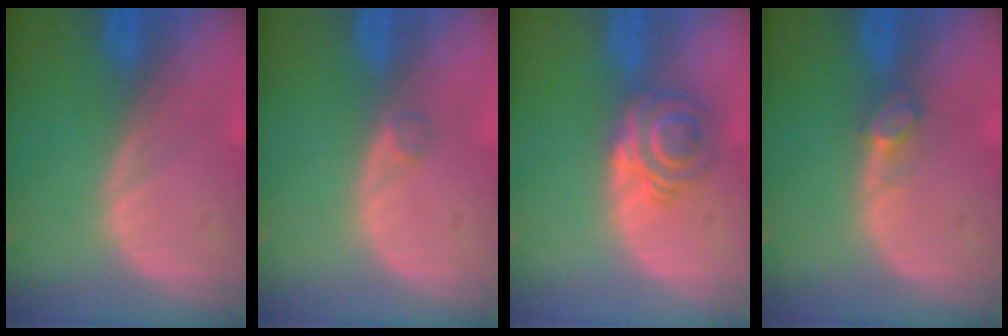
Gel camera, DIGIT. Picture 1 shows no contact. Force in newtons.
{"total": 0.9, "press": 0.9, "slide": 0.1}
{"total": 6.2, "press": 5.3, "slide": 3.3}
{"total": 2.0, "press": 1.9, "slide": 0.2}